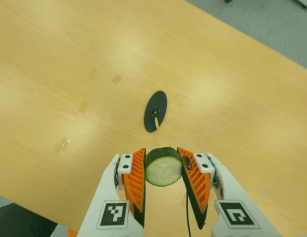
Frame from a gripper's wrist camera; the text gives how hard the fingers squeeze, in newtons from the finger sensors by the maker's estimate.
{"total": 11.6, "left": 10.8, "right": 12.4}